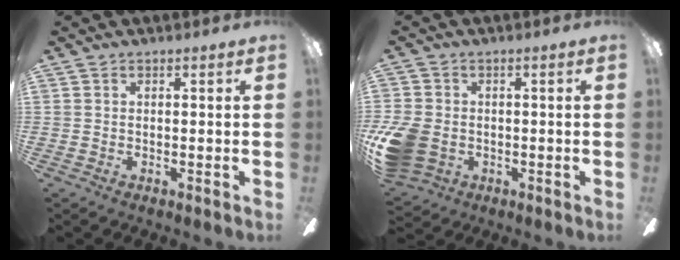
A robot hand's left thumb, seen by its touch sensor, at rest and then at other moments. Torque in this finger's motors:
{"motor_torque": [0.09, 1.89, 0.44, -0.40, 0.25]}